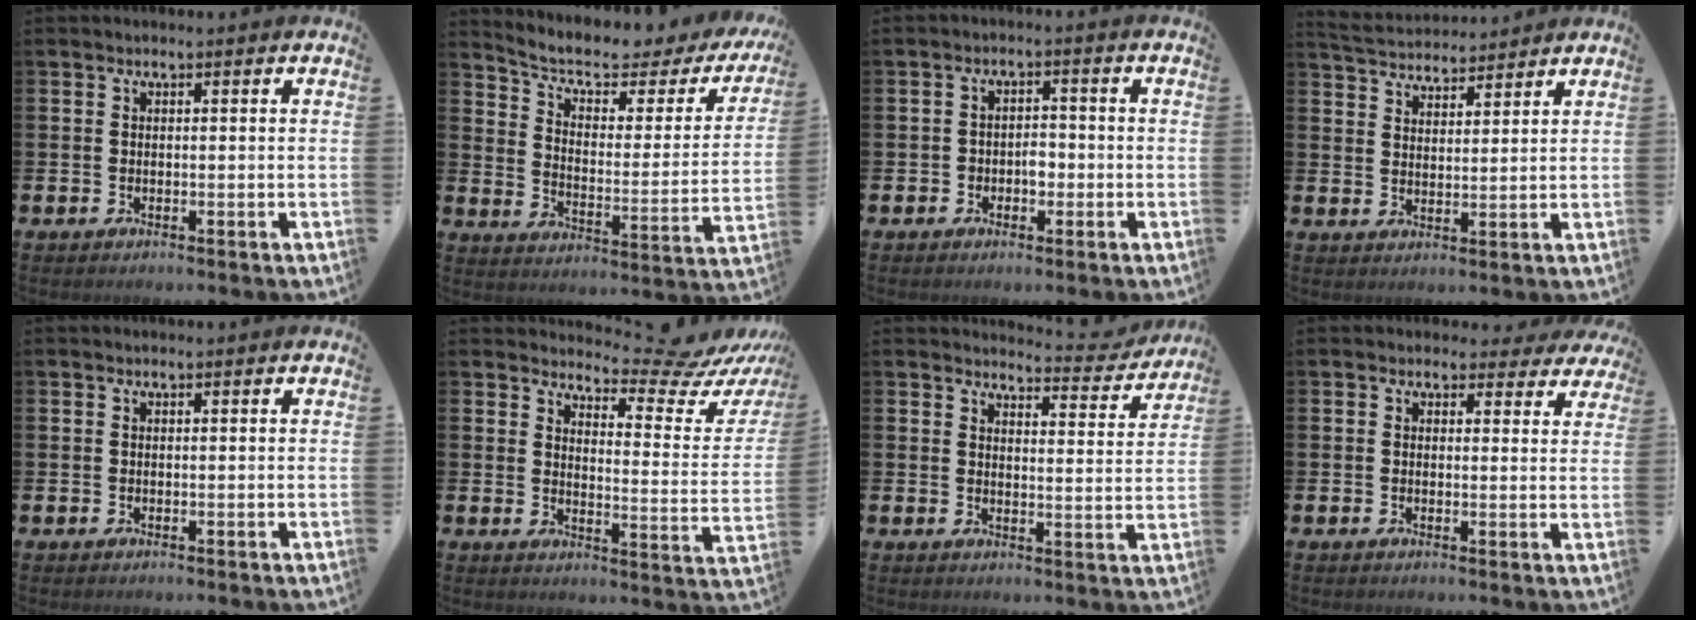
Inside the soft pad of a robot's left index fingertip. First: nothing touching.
{"total": 5.9, "force": [4.7, 2.1, 3.0], "torque": [-0.090, -0.032, 0.073]}
{"total": 2.4, "force": [-0.8, 1.7, 1.4], "torque": [-0.020, 0.003, -0.021]}
{"total": 4.4, "force": [4.4, 0.7, -0.1], "torque": [-0.022, -0.023, 0.079]}
{"total": 0.0}
{"total": 7.2, "force": [6.7, 1.2, 2.3], "torque": [-0.050, -0.060, 0.110]}
{"total": 3.9, "force": [3.8, 0.7, 0.6], "torque": [-0.007, -0.034, 0.060]}
{"total": 2.4, "force": [2.0, 1.3, 0.3], "torque": [0.004, -0.011, 0.031]}